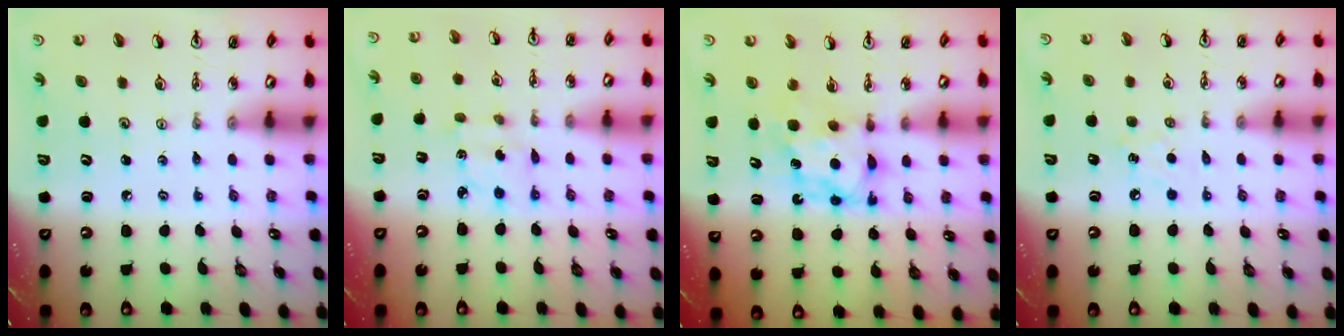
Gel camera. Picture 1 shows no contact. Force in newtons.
{"total": 2.5, "press": 2.5, "slide": 0.2}
{"total": 5.9, "press": 5.9, "slide": 0.4}
{"total": 4.7, "press": 4.6, "slide": 0.7}